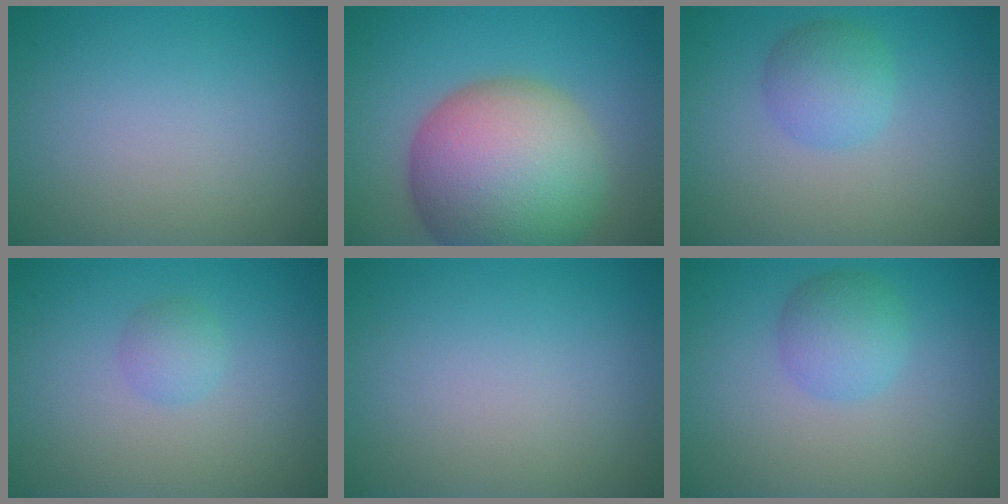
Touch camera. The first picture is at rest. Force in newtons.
{"total": 14.7, "press": 14.7, "slide": 0.9}
{"total": 2.9, "press": 2.9, "slide": 0.2}
{"total": 1.5, "press": 1.5, "slide": 0.0}
{"total": 0.0}
{"total": 2.9, "press": 2.9, "slide": 0.0}